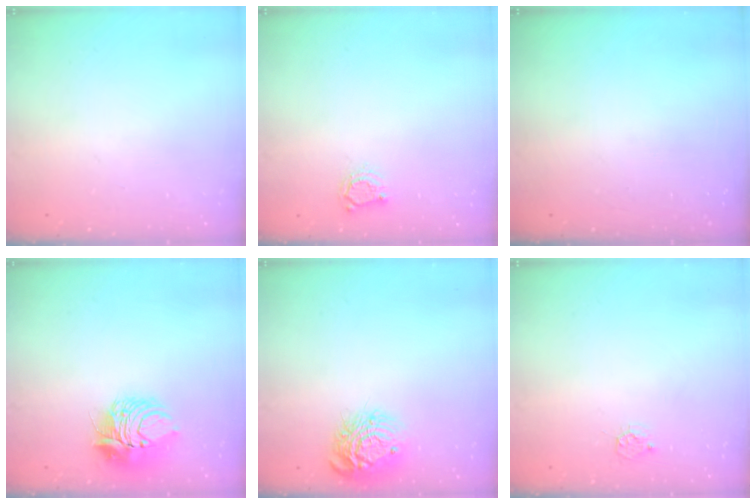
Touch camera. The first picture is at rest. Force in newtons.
{"total": 3.6, "press": 3.5, "slide": 0.4}
{"total": 0.0}
{"total": 9.1, "press": 9.1, "slide": 0.6}
{"total": 12.5, "press": 12.5, "slide": 0.8}
{"total": 3.7, "press": 3.7, "slide": 0.3}